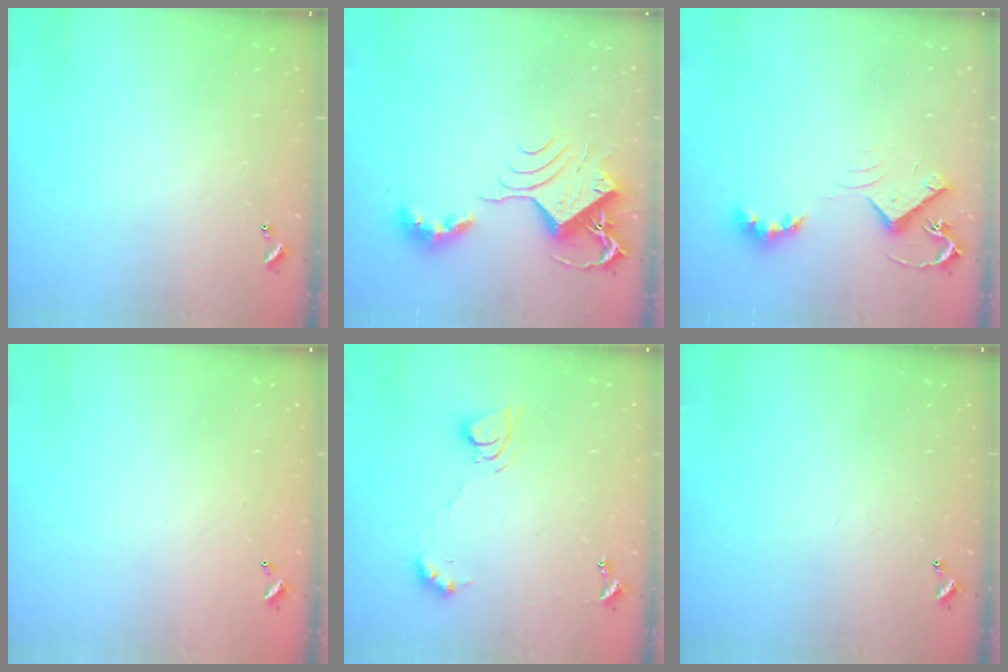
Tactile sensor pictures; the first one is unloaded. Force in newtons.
{"total": 10.1, "press": 10.0, "slide": 1.5}
{"total": 8.2, "press": 8.2, "slide": 0.5}
{"total": 2.9, "press": 2.9, "slide": 0.1}
{"total": 7.8, "press": 7.7, "slide": 0.9}
{"total": 0.0}